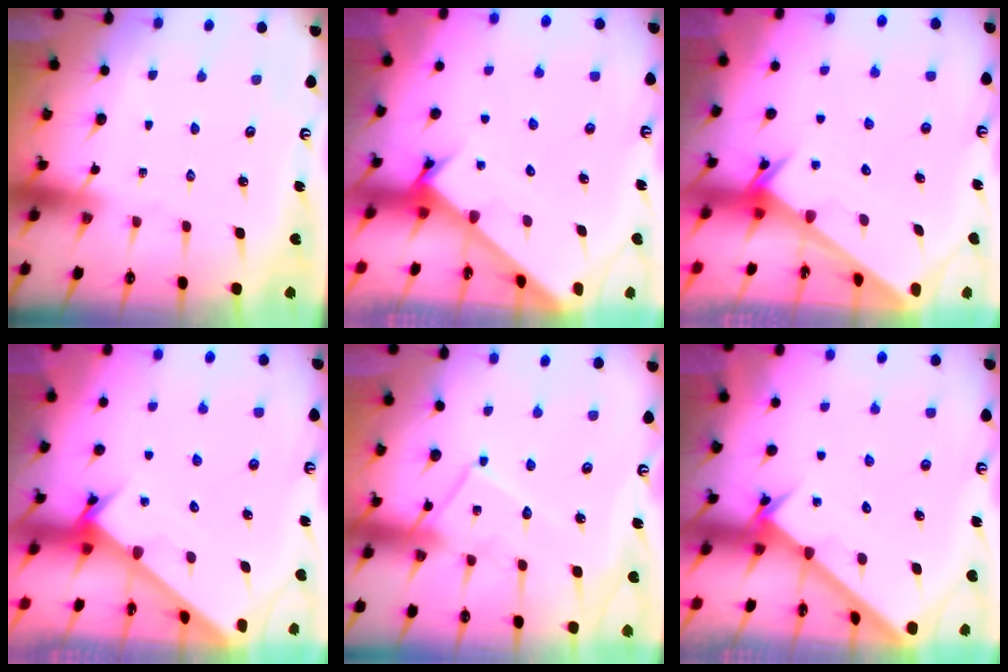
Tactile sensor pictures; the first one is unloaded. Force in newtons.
{"total": 2.3, "press": 2.3, "slide": 0.0}
{"total": 3.5, "press": 3.4, "slide": 0.4}
{"total": 2.7, "press": 2.7, "slide": 0.1}
{"total": 13.1, "press": 13.1, "slide": 1.0}
{"total": 2.0, "press": 2.0, "slide": 0.2}